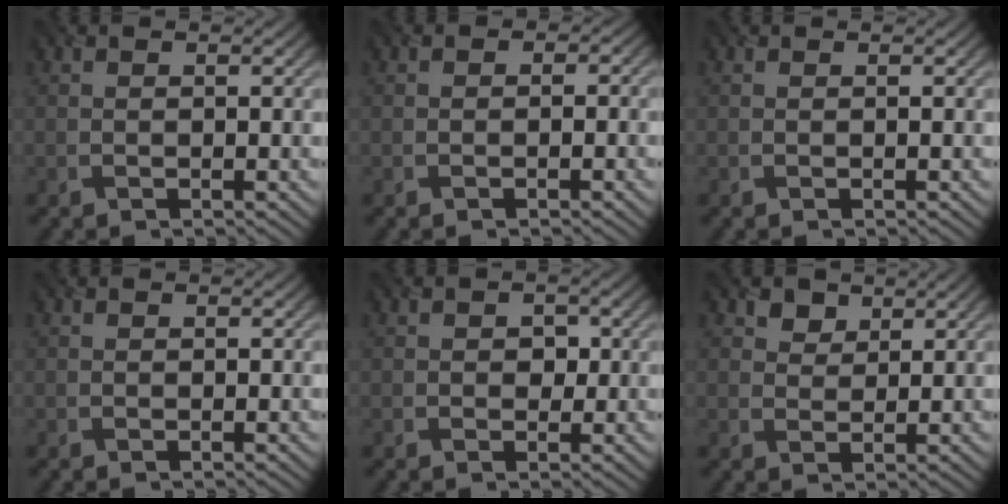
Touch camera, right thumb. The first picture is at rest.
{"total": 1.0, "force": [-0.6, 0.7, 0.3], "torque": [0.003, 0.000, -0.011]}
{"total": 0.0}
{"total": 0.0}
{"total": 1.5, "force": [-0.2, 1.4, 0.6], "torque": [-0.003, 0.000, -0.008]}
{"total": 2.0, "force": [1.5, 1.3, 0.4], "torque": [-0.013, -0.001, 0.025]}